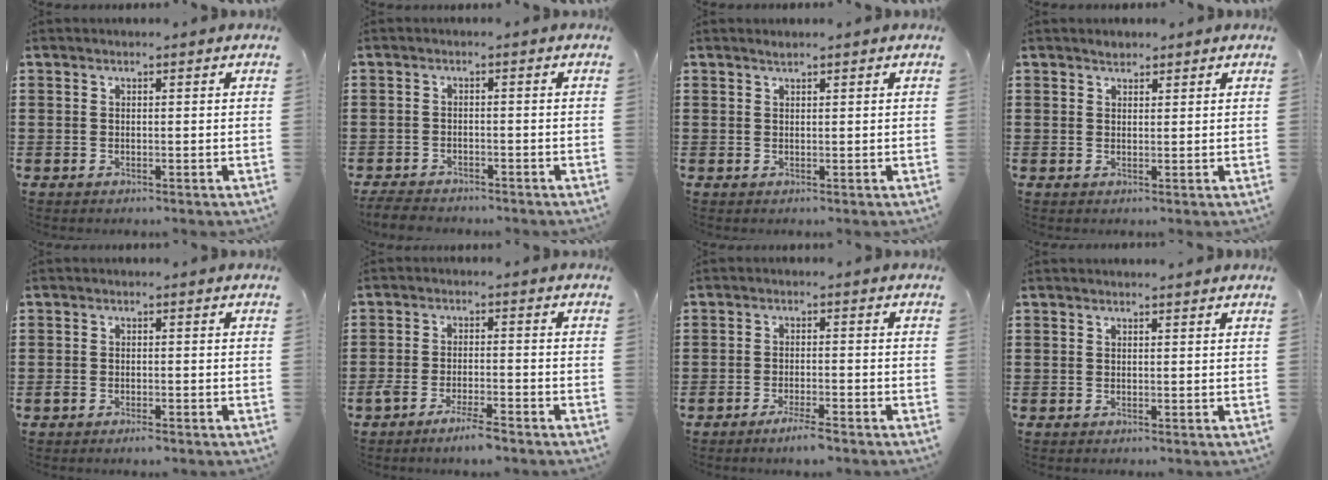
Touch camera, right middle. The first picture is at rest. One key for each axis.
{"total": 2.8, "fx": -2.7, "fy": 0.5, "fz": 0.4, "tx": -0.017, "ty": -0.001, "tz": -0.061}
{"total": 0.6, "fx": 0.6, "fy": 0.1, "fz": 0.1, "tx": -0.003, "ty": -0.001, "tz": 0.011}
{"total": 1.3, "fx": 1.1, "fy": 0.6, "fz": 0.0, "tx": -0.002, "ty": 0.002, "tz": 0.022}
{"total": 1.0, "fx": -0.6, "fy": 0.4, "fz": 0.6, "tx": -0.013, "ty": -0.001, "tz": -0.013}
{"total": 4.1, "fx": -3.3, "fy": 0.4, "fz": 2.5, "tx": -0.047, "ty": 0.001, "tz": -0.062}
{"total": 2.9, "fx": -2.2, "fy": 0.2, "fz": 1.9, "tx": -0.029, "ty": 0.002, "tz": -0.038}
{"total": 0.6, "fx": 0.6, "fy": -0.2, "fz": 0.1, "tx": -0.001, "ty": 0.000, "tz": 0.011}